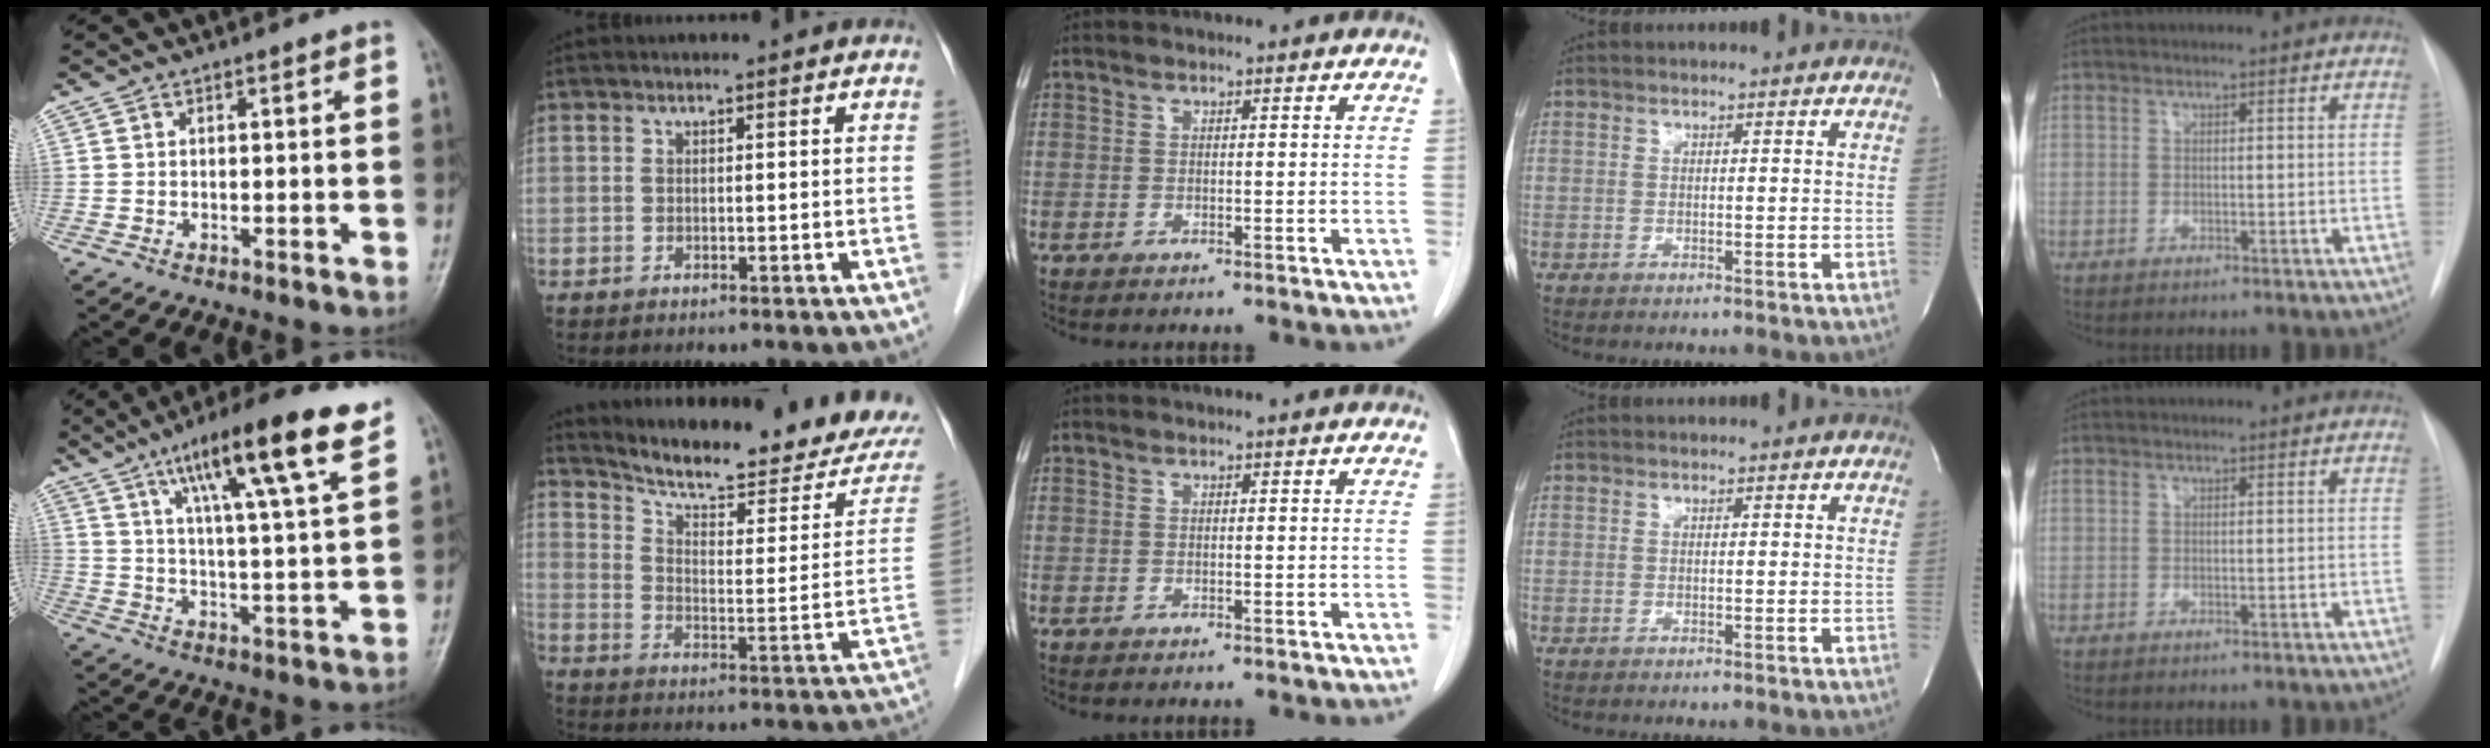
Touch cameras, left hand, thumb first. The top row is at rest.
{"thumb": {"total": 17.8, "force": [10.4, 2.3, 14.2], "torque": [-0.215, -0.037, 0.164]}, "index": {"total": 19.5, "force": [18.1, 1.3, 7.2], "torque": [-0.113, -0.058, 0.246]}}